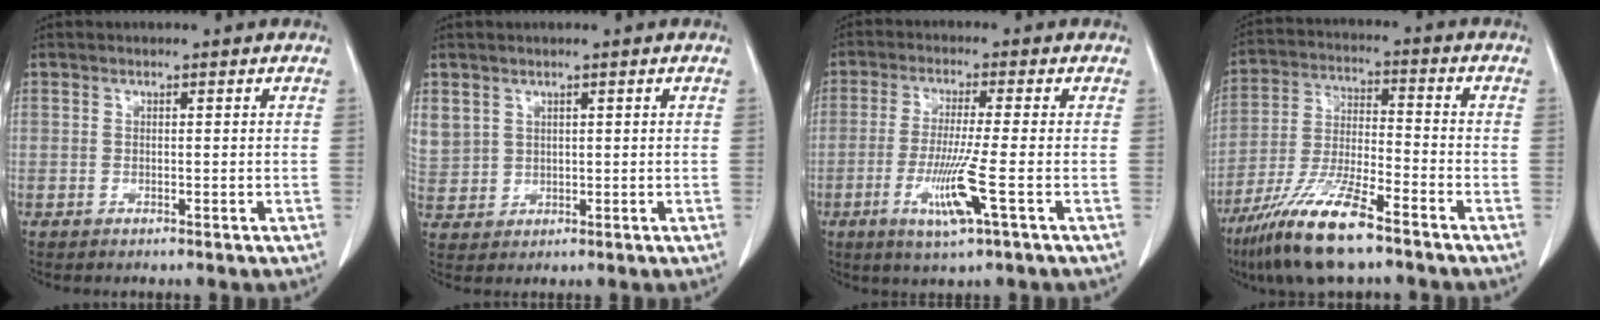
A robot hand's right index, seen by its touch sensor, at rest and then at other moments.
{"total": 7.4, "force": [2.9, 6.4, 2.2], "torque": [-0.083, 0.015, 0.077]}
{"total": 8.0, "force": [-2.8, -0.7, 7.5], "torque": [-0.149, -0.022, -0.054]}
{"total": 13.1, "force": [-9.0, 2.1, 9.3], "torque": [-0.190, -0.026, -0.167]}